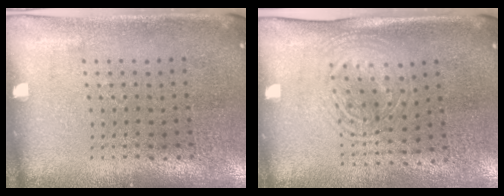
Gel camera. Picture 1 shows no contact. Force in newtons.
{"total": 1.6, "press": 1.4, "slide": 0.9}